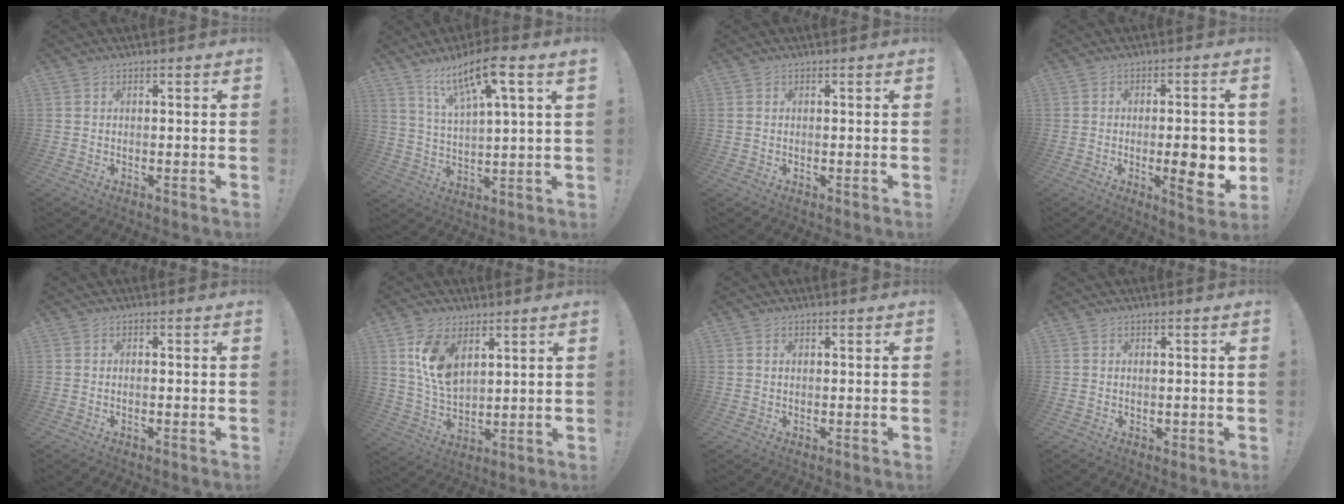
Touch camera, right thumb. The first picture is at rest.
{"total": 12.6, "force": [8.1, 2.0, 9.5], "torque": [-0.165, -0.037, 0.131]}
{"total": 0.0}
{"total": 12.0, "force": [-2.0, 3.5, 11.4], "torque": [-0.138, -0.001, -0.026]}
{"total": 0.8, "force": [-0.7, 0.0, 0.2], "torque": [-0.014, 0.004, -0.011]}
{"total": 11.6, "force": [5.6, 6.9, 7.5], "torque": [-0.137, -0.021, 0.104]}
{"total": 0.6, "force": [0.3, 0.3, 0.4], "torque": [-0.009, 0.002, 0.006]}
{"total": 0.8, "force": [0.0, 0.7, 0.3], "torque": [0.001, 0.000, 0.000]}